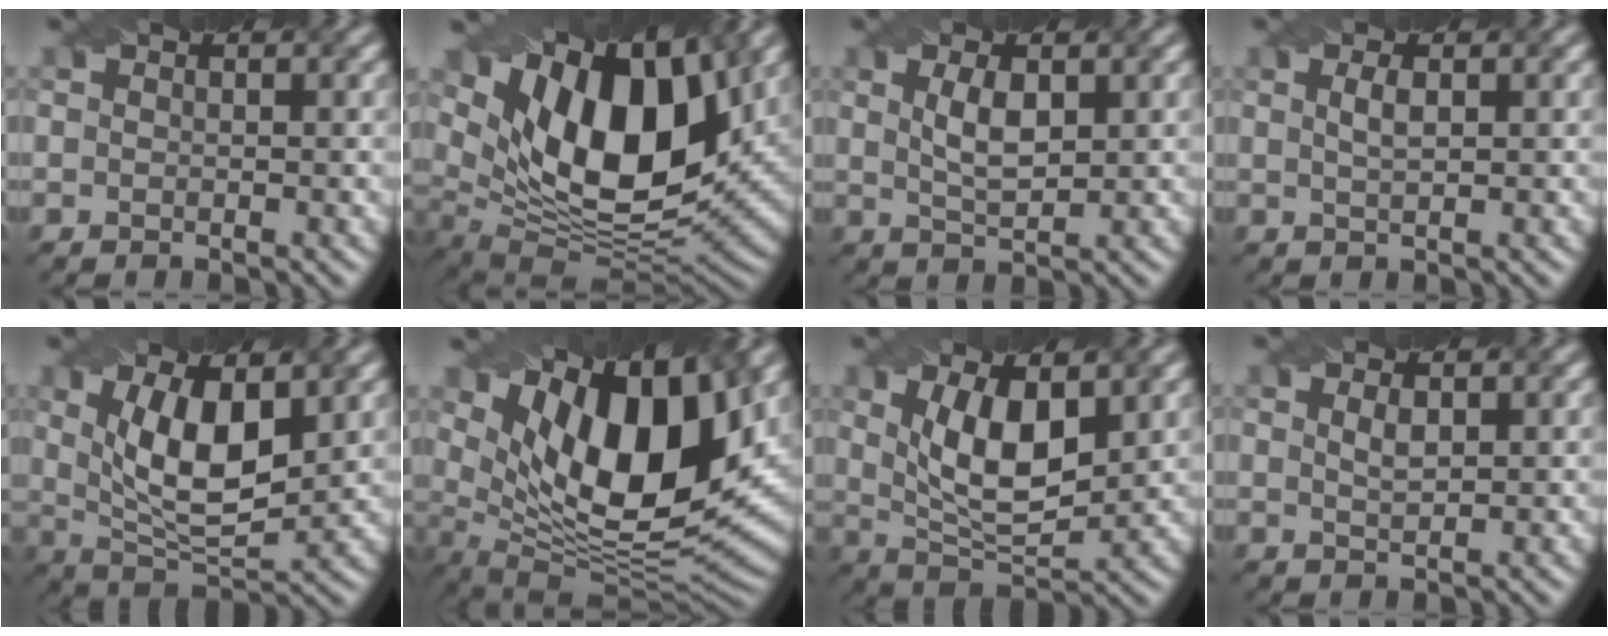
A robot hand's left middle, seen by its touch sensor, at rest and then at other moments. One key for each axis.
{"total": 16.2, "fx": 6.6, "fy": 8.0, "fz": 12.5, "tx": -0.203, "ty": 0.015, "tz": 0.108}
{"total": 3.0, "fx": 0.9, "fy": 1.2, "fz": 2.6, "tx": -0.057, "ty": 0.001, "tz": 0.021}
{"total": 1.5, "fx": 0.5, "fy": 0.4, "fz": 1.3, "tx": -0.026, "ty": 0.003, "tz": 0.011}
{"total": 7.9, "fx": 1.9, "fy": 3.2, "fz": 6.9, "tx": -0.134, "ty": -0.005, "tz": 0.035}
{"total": 14.7, "fx": 5.7, "fy": 6.5, "fz": 11.9, "tx": -0.202, "ty": 0.003, "tz": 0.100}
{"total": 7.3, "fx": 1.9, "fy": 3.1, "fz": 6.3, "tx": -0.120, "ty": -0.003, "tz": 0.036}
{"total": 1.1, "fx": 0.6, "fy": 0.3, "fz": 0.9, "tx": -0.019, "ty": 0.000, "tz": 0.014}